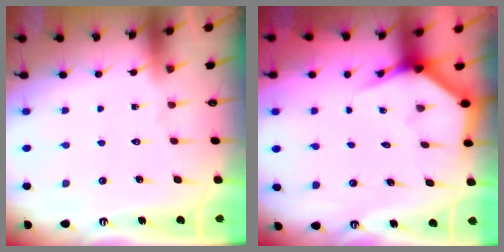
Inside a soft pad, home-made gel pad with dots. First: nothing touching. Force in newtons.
{"total": 3.8, "press": 3.8, "slide": 0.3}